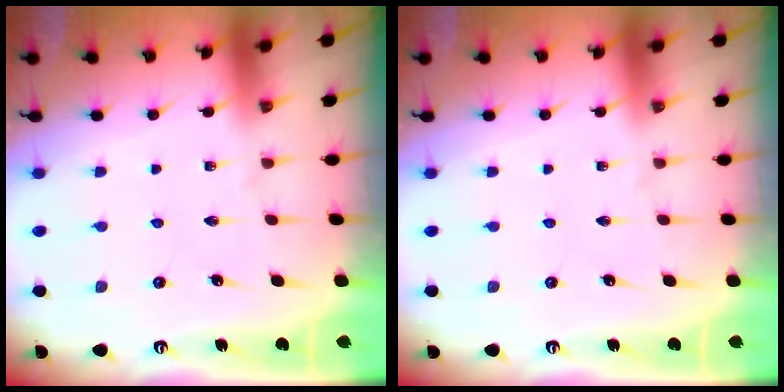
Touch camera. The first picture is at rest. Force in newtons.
{"total": 0.0}